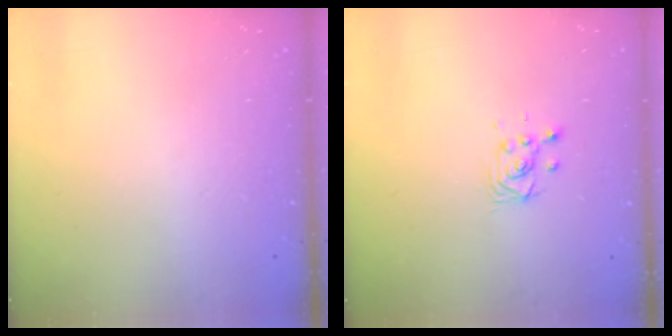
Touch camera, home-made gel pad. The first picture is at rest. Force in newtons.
{"total": 3.2, "press": 3.2, "slide": 0.6}